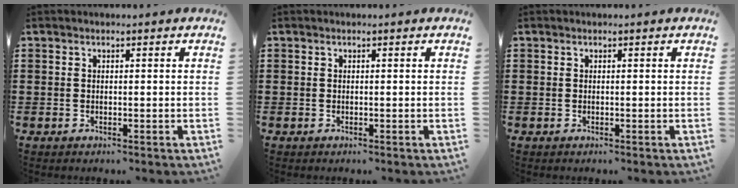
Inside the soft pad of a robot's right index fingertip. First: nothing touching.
{"total": 0.0}
{"total": 0.0}